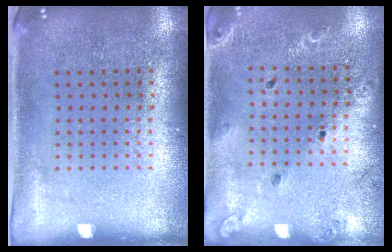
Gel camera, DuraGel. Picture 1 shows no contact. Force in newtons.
{"total": 1.4, "press": 1.4, "slide": 0.1}